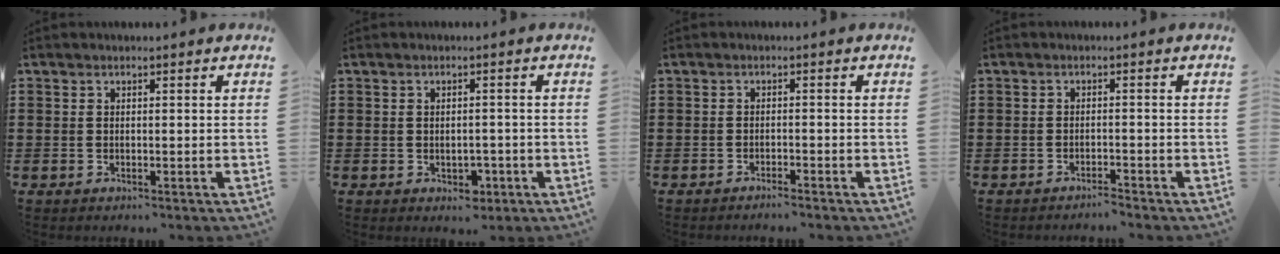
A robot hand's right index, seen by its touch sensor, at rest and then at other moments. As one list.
[{"total": 2.2, "force": [-0.7, 1.5, 1.4], "torque": [-0.029, 0.002, -0.016]}, {"total": 1.3, "force": [-1.2, -0.1, 0.1], "torque": [-0.006, 0.002, -0.025]}, {"total": 1.4, "force": [-1.4, -0.1, 0.2], "torque": [-0.008, 0.001, -0.029]}]